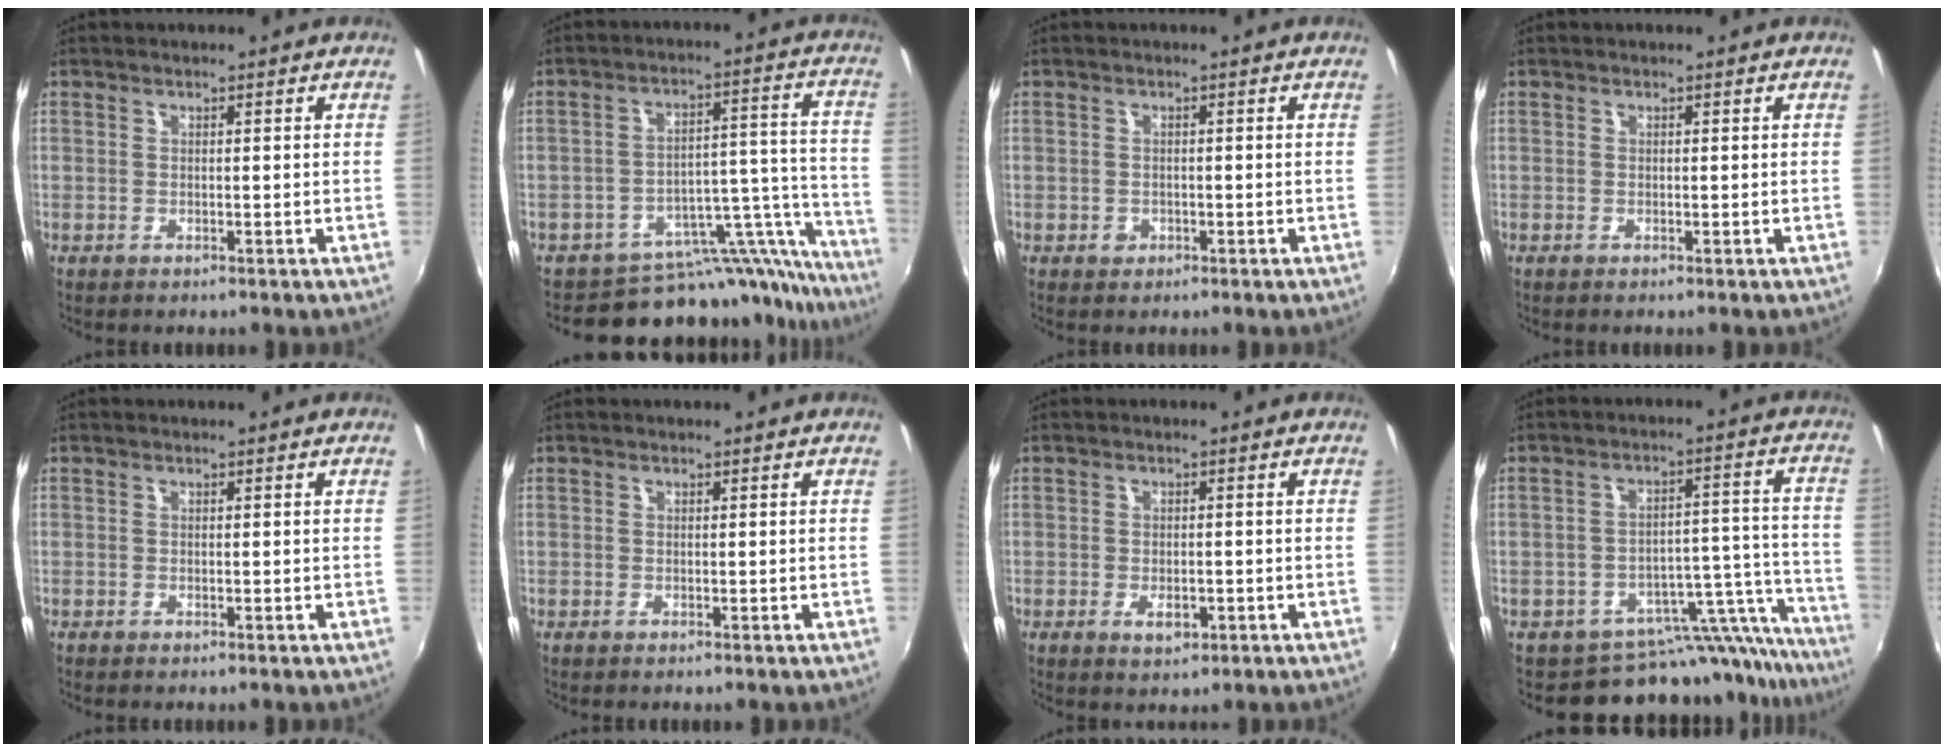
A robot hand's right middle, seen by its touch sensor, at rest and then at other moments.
{"total": 20.0, "force": [-18.6, 6.0, 4.1], "torque": [-0.040, 0.043, -0.262]}
{"total": 1.4, "force": [-0.6, 1.2, 0.3], "torque": [-0.005, -0.002, -0.007]}
{"total": 0.0}
{"total": 0.0}
{"total": 0.0}
{"total": 3.0, "force": [-1.2, 1.6, 2.3], "torque": [-0.044, -0.005, -0.014]}
{"total": 17.0, "force": [-16.2, 4.6, 2.1], "torque": [-0.007, 0.045, -0.222]}